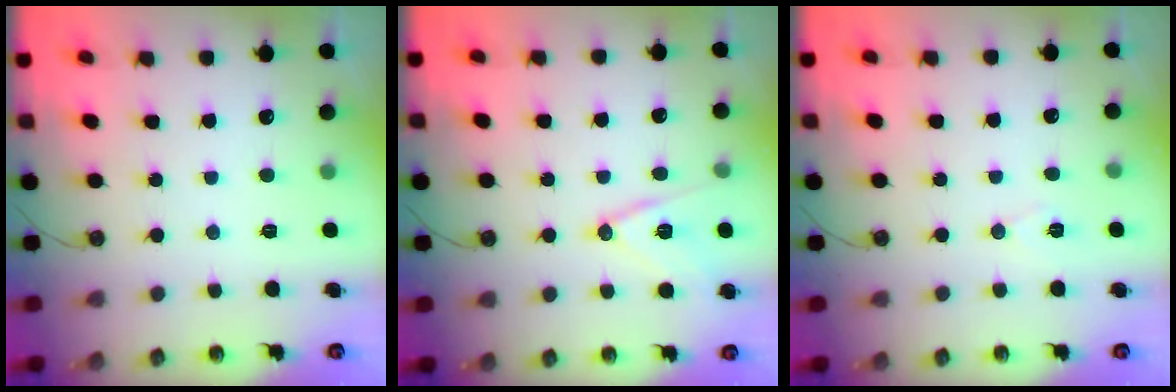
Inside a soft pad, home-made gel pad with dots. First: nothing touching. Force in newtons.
{"total": 12.9, "press": 12.5, "slide": 3.1}
{"total": 6.7, "press": 5.2, "slide": 4.3}